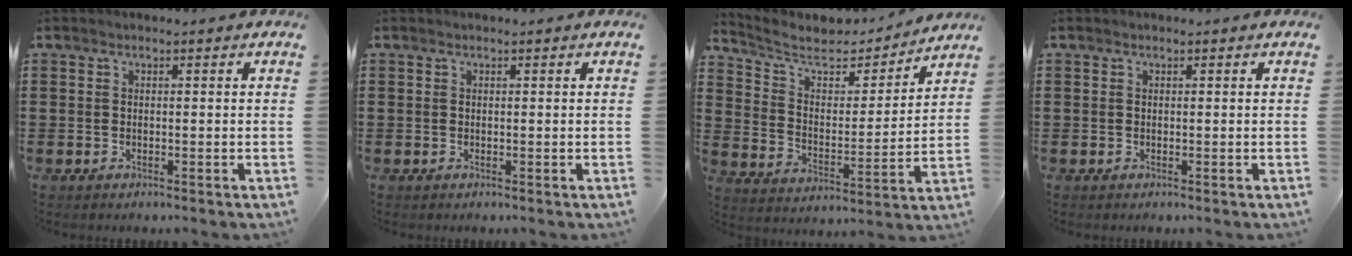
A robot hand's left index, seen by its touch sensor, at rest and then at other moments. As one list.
[{"total": 0.0}, {"total": 6.8, "force": [5.8, 2.3, 2.8], "torque": [-0.085, -0.035, 0.097]}, {"total": 0.0}]